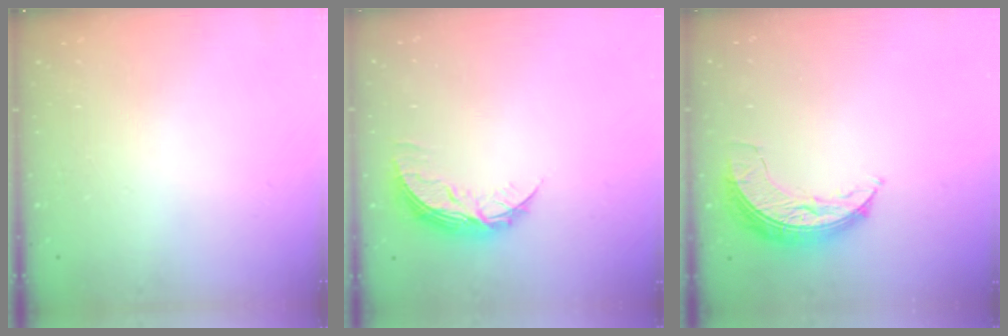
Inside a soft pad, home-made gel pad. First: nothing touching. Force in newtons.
{"total": 8.2, "press": 8.2, "slide": 0.5}
{"total": 8.3, "press": 8.3, "slide": 0.5}